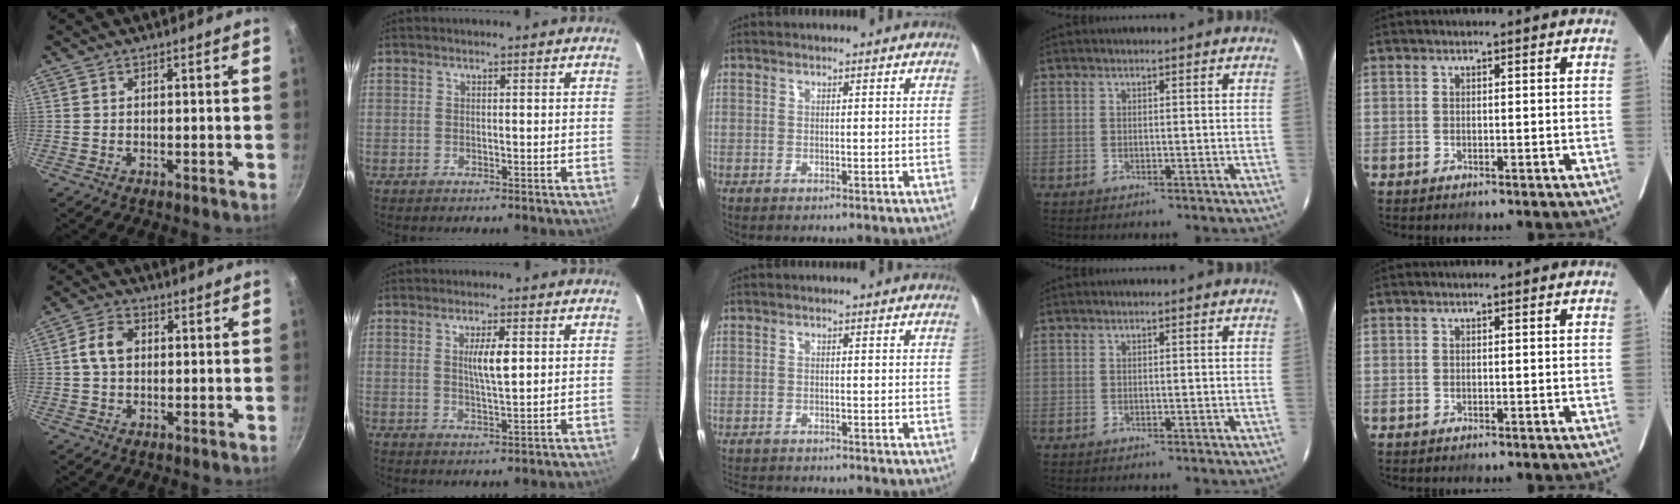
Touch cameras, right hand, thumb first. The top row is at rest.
{"thumb": {"total": 5.7, "force": [0.7, 4.1, 3.9], "torque": [-0.071, 0.013, 0.009]}, "index": {"total": 4.5, "force": [1.1, 0.6, 4.3], "torque": [-0.075, -0.002, 0.019]}, "middle": {"total": 4.5, "force": [-4.4, 0.3, 0.8], "torque": [-0.005, -0.013, -0.071]}}